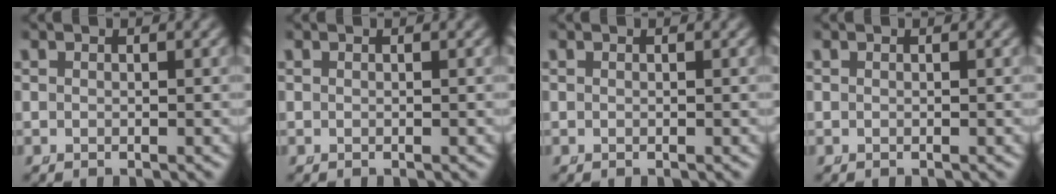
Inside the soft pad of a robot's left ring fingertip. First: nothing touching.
{"total": 0.0}
{"total": 0.0}
{"total": 0.0}